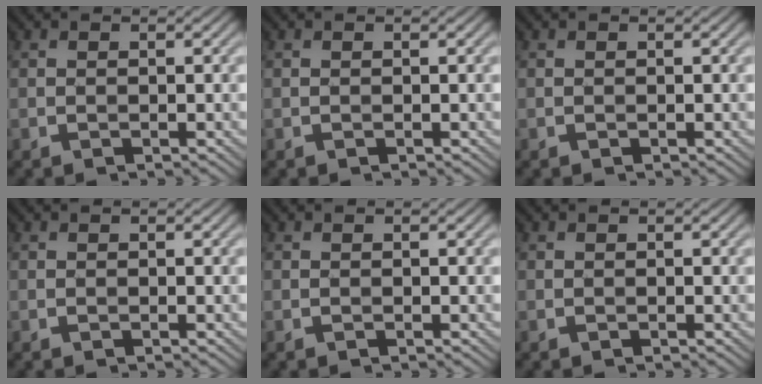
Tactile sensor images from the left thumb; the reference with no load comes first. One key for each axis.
{"total": 0.0}
{"total": 0.0}
{"total": 0.0}
{"total": 0.0}
{"total": 0.0}